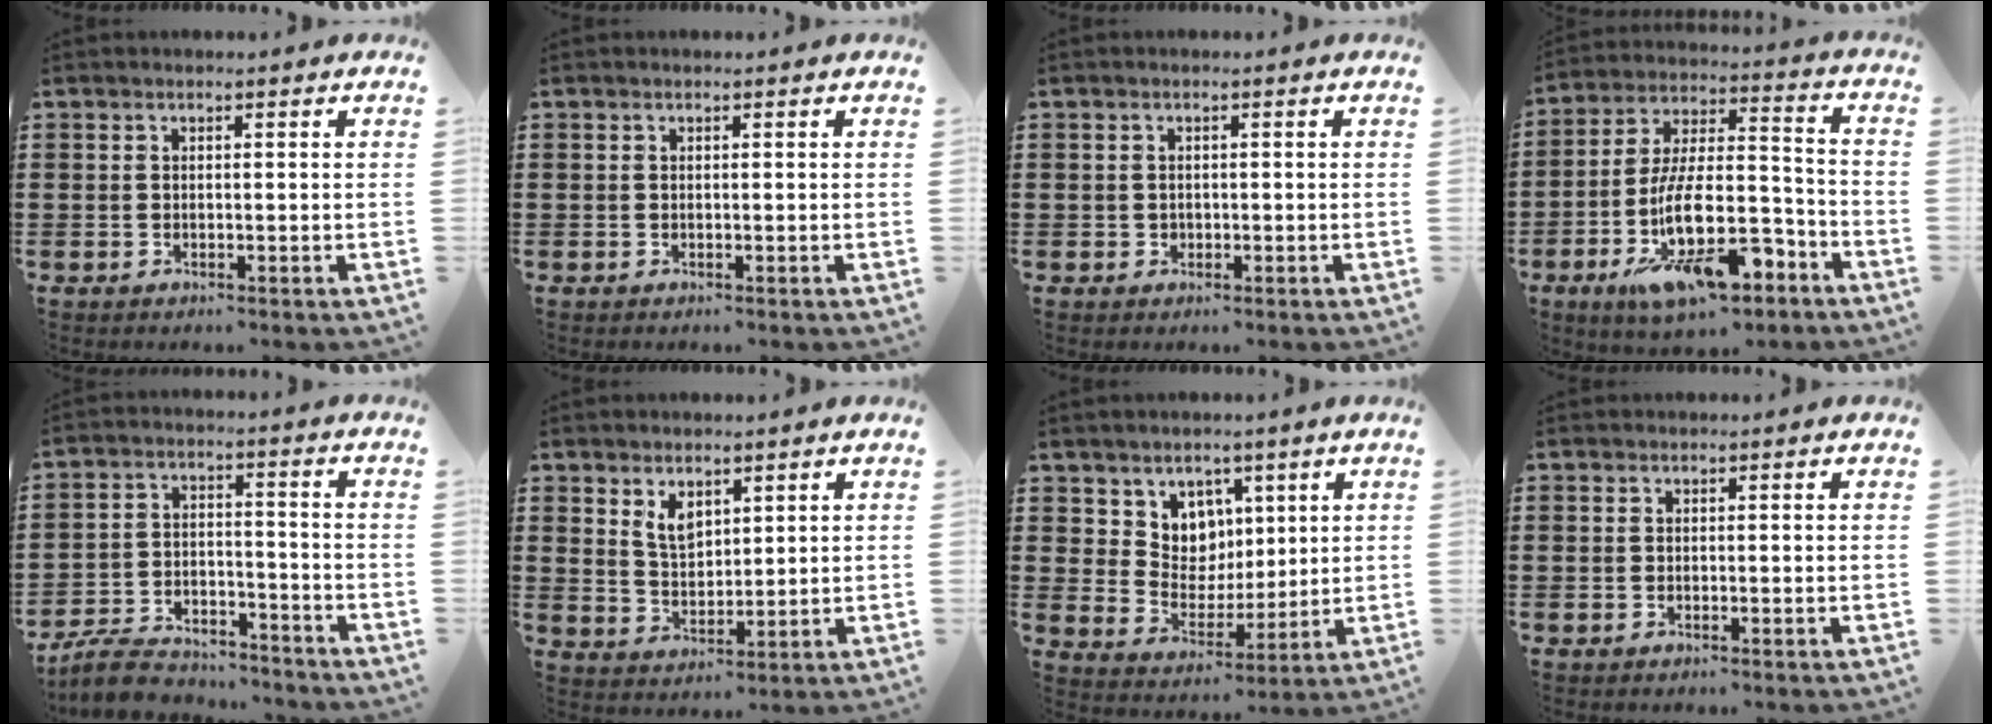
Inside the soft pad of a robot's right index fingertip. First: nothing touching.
{"total": 0.0}
{"total": 0.8, "force": [0.0, 0.8, 0.2], "torque": [-0.008, 0.004, 0.000]}
{"total": 17.3, "force": [-9.3, 6.1, 13.2], "torque": [-0.252, 0.022, -0.157]}
{"total": 5.7, "force": [-5.4, 1.0, 1.3], "torque": [-0.040, 0.005, -0.108]}
{"total": 4.3, "force": [2.7, 2.4, 2.3], "torque": [-0.055, 0.004, 0.049]}
{"total": 6.6, "force": [4.2, 5.1, -0.1], "torque": [-0.032, -0.023, 0.079]}
{"total": 0.0}